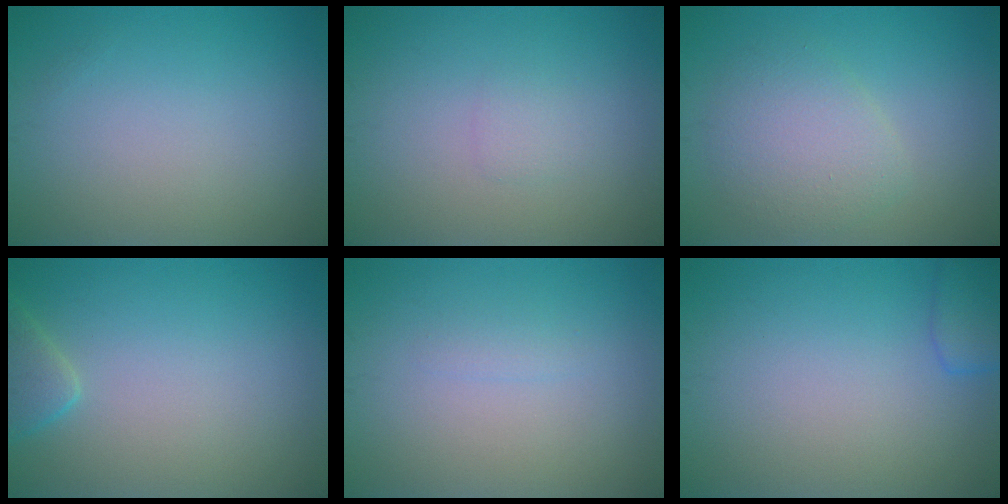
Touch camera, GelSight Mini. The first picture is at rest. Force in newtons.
{"total": 0.9, "press": 0.9, "slide": 0.1}
{"total": 3.8, "press": 3.8, "slide": 0.1}
{"total": 2.0, "press": 2.0, "slide": 0.2}
{"total": 0.7, "press": 0.7, "slide": 0.1}
{"total": 2.2, "press": 2.2, "slide": 0.1}